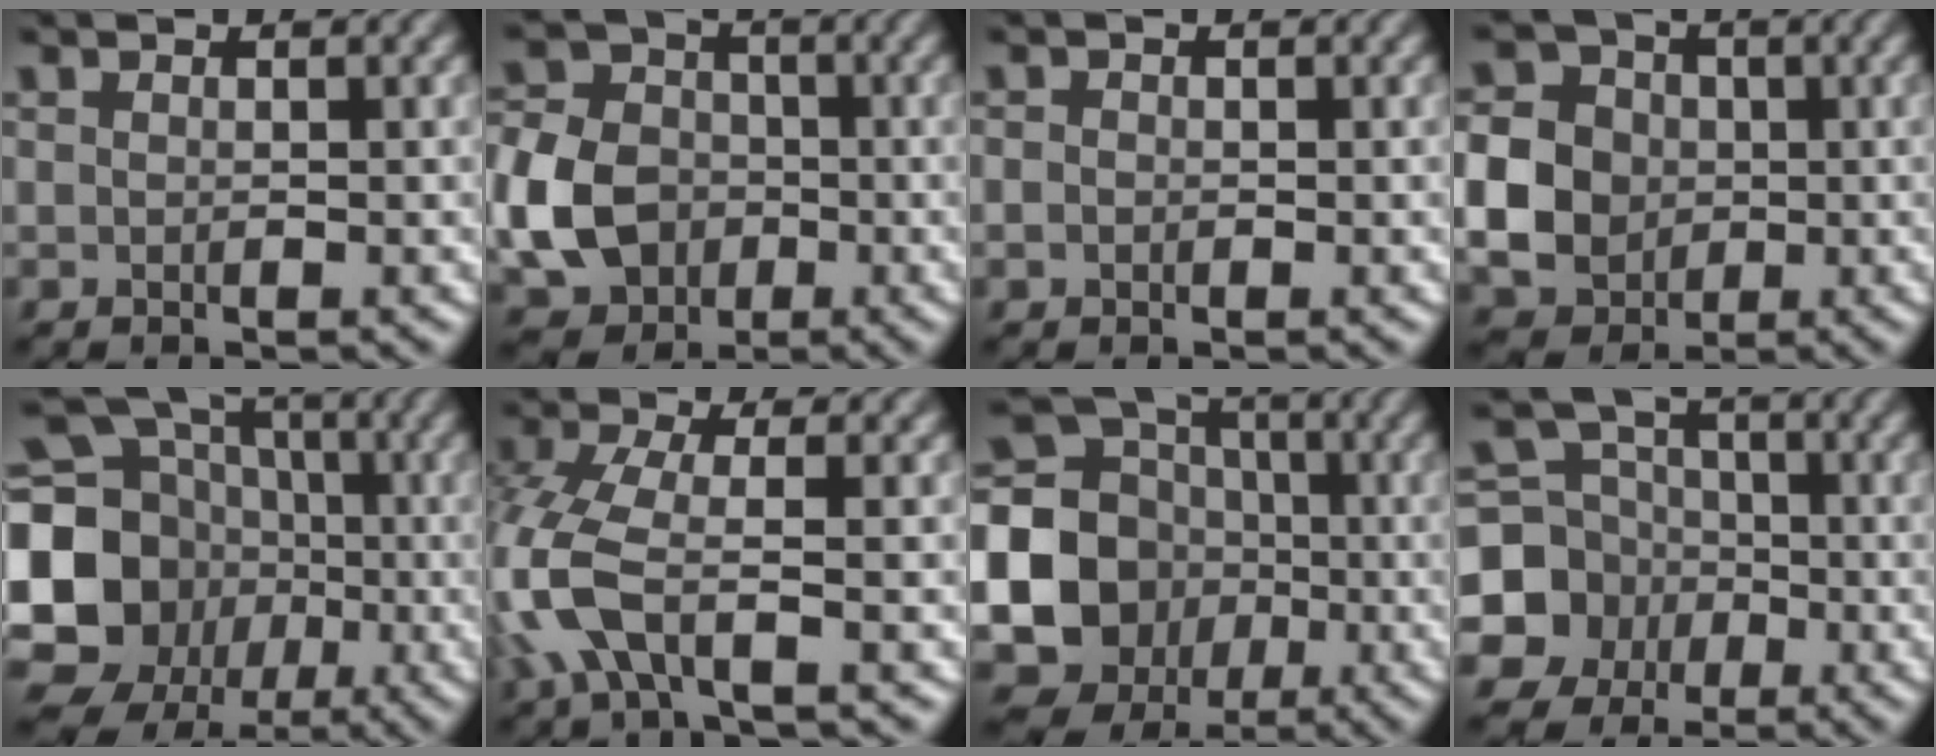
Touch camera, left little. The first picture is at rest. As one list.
[{"total": 7.6, "force": [-2.1, 6.2, 3.8], "torque": [-0.088, -0.003, -0.055]}, {"total": 0.8, "force": [-0.6, 0.6, 0.0], "torque": [0.006, -0.003, -0.013]}, {"total": 10.3, "force": [-0.8, 9.5, 4.0], "torque": [-0.107, 0.001, -0.033]}, {"total": 17.1, "force": [-2.4, 15.3, 7.3], "torque": [-0.168, -0.006, -0.078]}, {"total": 5.5, "force": [-2.6, 1.8, 4.5], "torque": [-0.123, -0.007, -0.066]}, {"total": 16.3, "force": [-2.4, 15.2, 5.3], "torque": [-0.139, -0.013, -0.073]}, {"total": 9.3, "force": [-2.5, 8.7, 2.2], "torque": [-0.062, -0.006, -0.077]}]